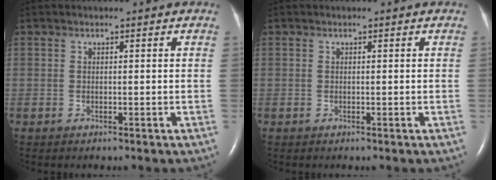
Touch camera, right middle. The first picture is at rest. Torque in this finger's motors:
{"motor_torque": [0.00, 0.00, -0.23, -0.12]}